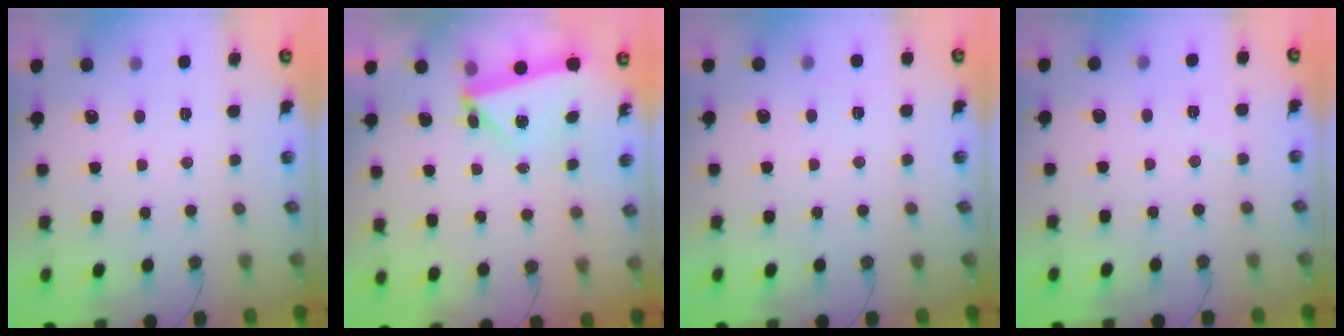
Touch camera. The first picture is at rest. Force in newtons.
{"total": 6.4, "press": 6.3, "slide": 0.6}
{"total": 4.0, "press": 3.9, "slide": 0.6}
{"total": 3.0, "press": 2.4, "slide": 1.7}